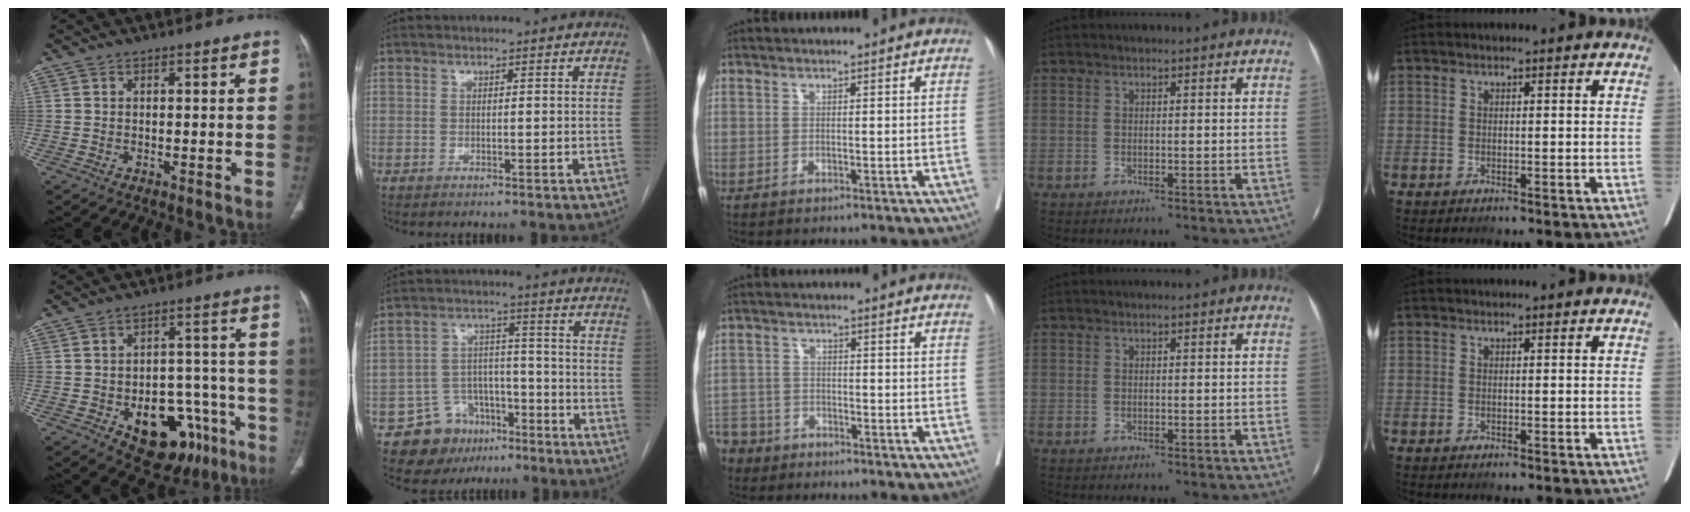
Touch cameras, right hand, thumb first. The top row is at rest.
{"thumb": {"total": 17.3, "force": [-7.8, 10.5, 11.2], "torque": [-0.107, 0.051, -0.096]}, "index": {"total": 9.4, "force": [-5.8, 7.0, 2.5], "torque": [-0.037, 0.028, -0.085]}, "middle": {"total": 8.7, "force": [-6.9, 5.1, 1.3], "torque": [-0.050, -0.004, -0.128]}}